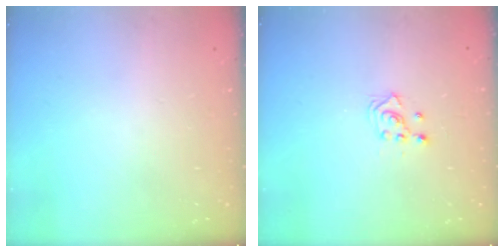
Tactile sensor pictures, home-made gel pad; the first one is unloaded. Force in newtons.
{"total": 2.5, "press": 2.3, "slide": 1.0}